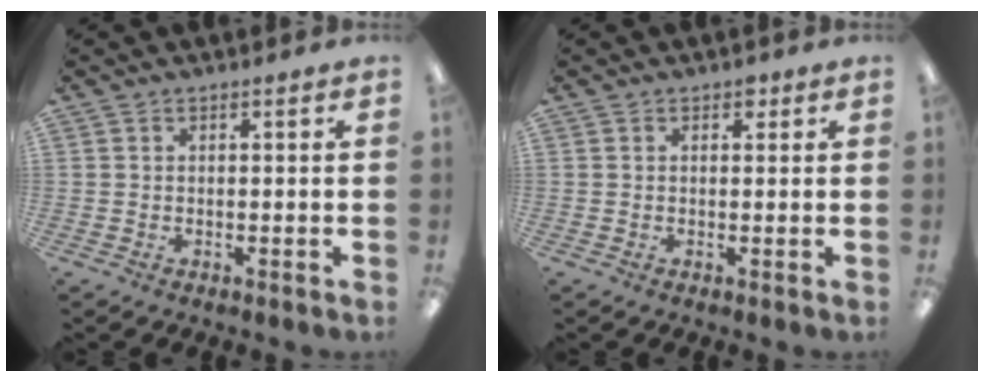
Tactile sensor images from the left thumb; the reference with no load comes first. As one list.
[{"total": 1.5, "force": [0.8, 1.0, 0.7], "torque": [0.001, -0.004, 0.011]}]